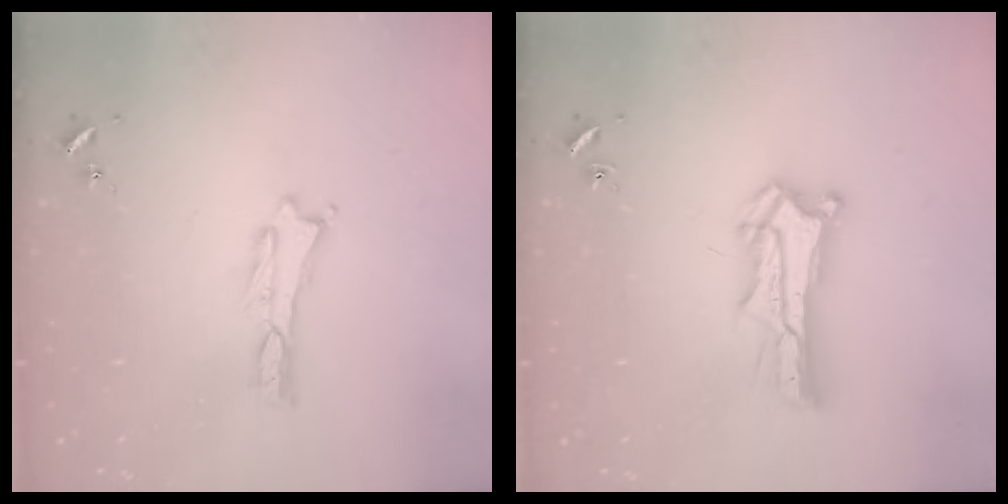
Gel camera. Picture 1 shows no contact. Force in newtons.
{"total": 6.6, "press": 6.6, "slide": 0.6}